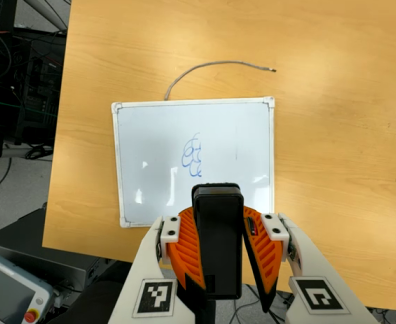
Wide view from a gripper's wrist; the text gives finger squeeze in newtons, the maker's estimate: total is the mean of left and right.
{"total": 12.7, "left": 10.9, "right": 14.4}